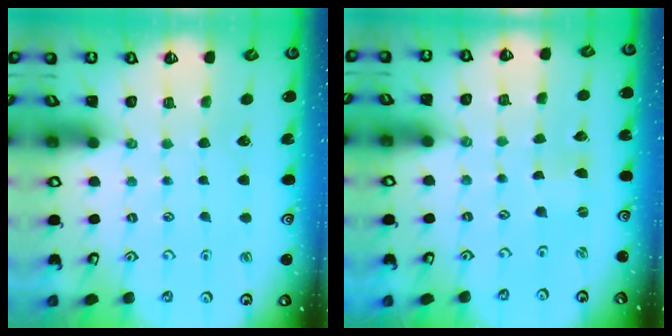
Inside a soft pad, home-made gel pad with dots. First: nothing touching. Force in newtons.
{"total": 0.0}